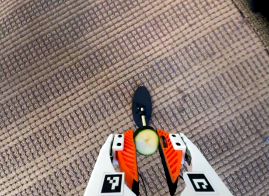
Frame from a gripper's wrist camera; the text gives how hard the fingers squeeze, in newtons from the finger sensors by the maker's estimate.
{"total": 9.9, "left": 9.7, "right": 10.1}